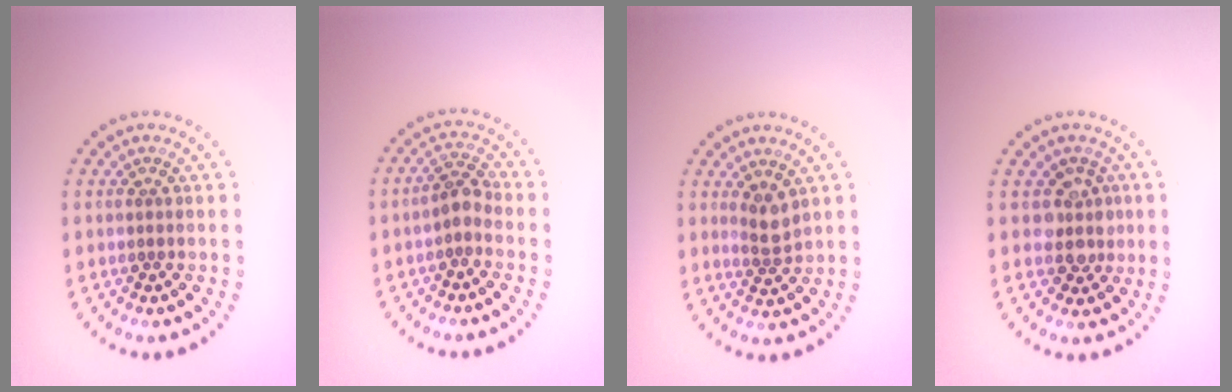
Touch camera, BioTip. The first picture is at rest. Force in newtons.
{"total": 2.0, "press": 1.7, "slide": 1.0}
{"total": 1.8, "press": 1.5, "slide": 1.0}
{"total": 2.5, "press": 2.0, "slide": 1.5}